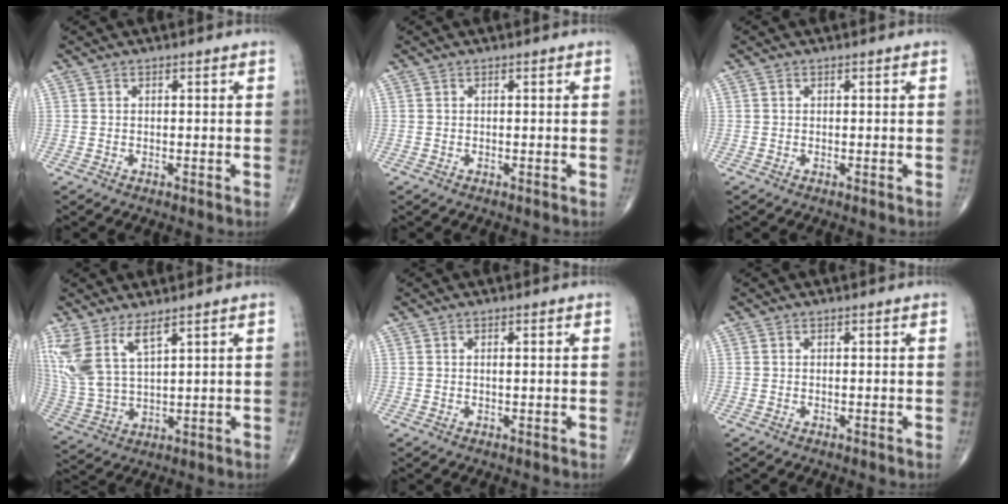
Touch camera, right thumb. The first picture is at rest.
{"total": 0.0}
{"total": 0.0}
{"total": 10.9, "force": [6.3, 3.9, 8.1], "torque": [-0.188, -0.026, 0.144]}
{"total": 1.0, "force": [0.2, 0.2, 0.9], "torque": [-0.019, 0.004, 0.003]}
{"total": 0.0}